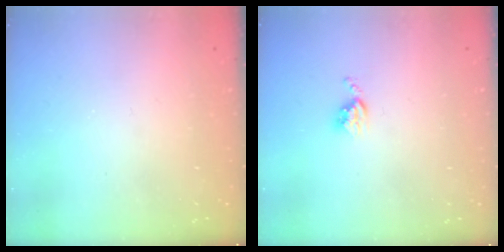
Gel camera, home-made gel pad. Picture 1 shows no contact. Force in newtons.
{"total": 4.5, "press": 4.5, "slide": 0.6}